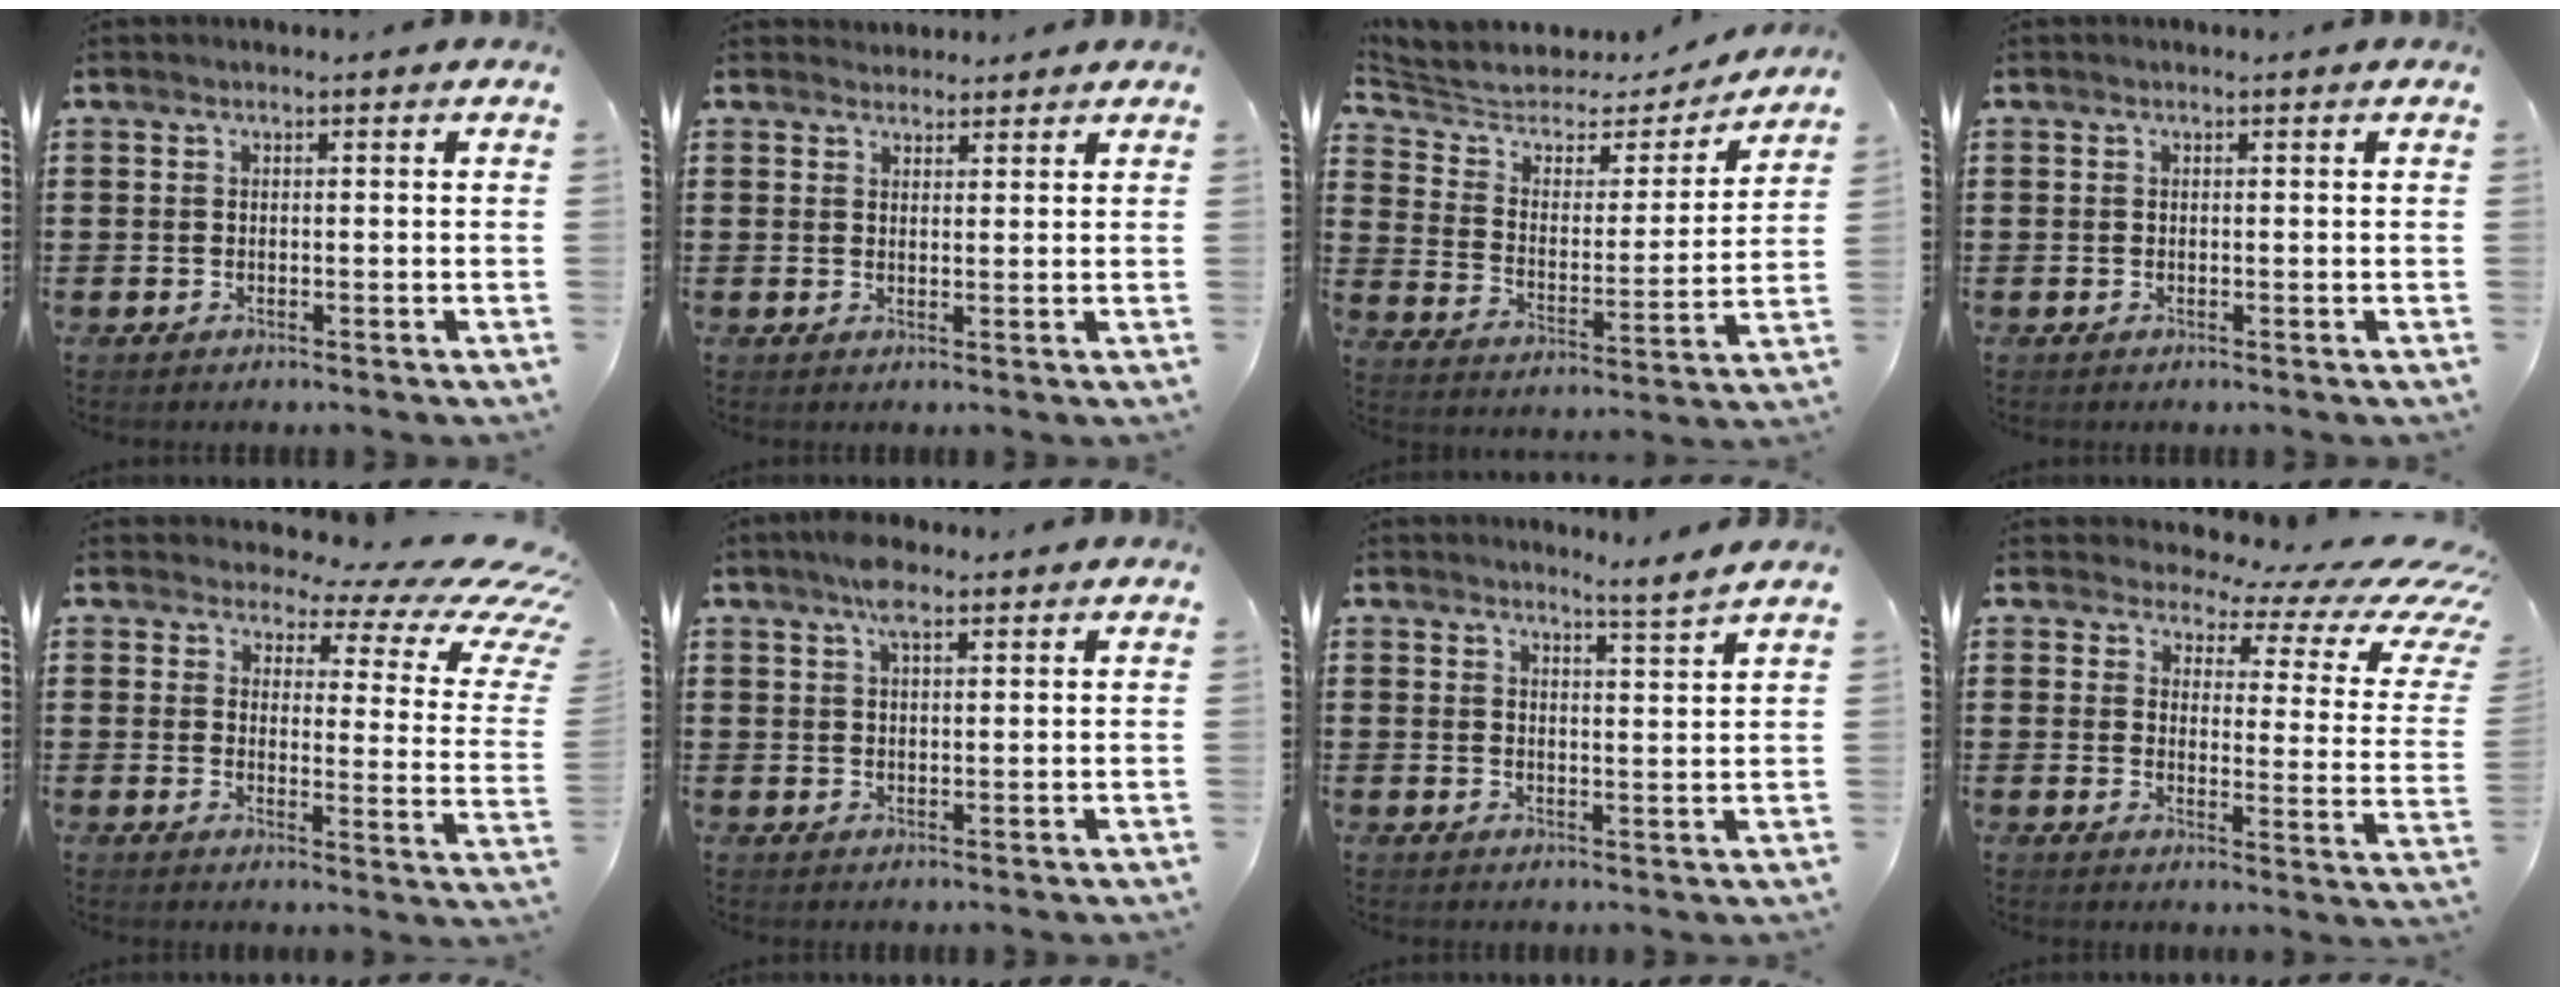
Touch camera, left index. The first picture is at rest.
{"total": 2.0, "force": [1.9, 0.6, -0.1], "torque": [-0.003, 0.002, 0.038]}
{"total": 5.2, "force": [4.3, 2.5, 1.4], "torque": [-0.058, -0.030, 0.069]}
{"total": 0.0}
{"total": 5.8, "force": [4.2, 2.2, 3.3], "torque": [-0.059, -0.034, 0.068]}
{"total": 4.4, "force": [2.9, 1.5, 3.0], "torque": [-0.065, 0.006, 0.053]}
{"total": 3.3, "force": [3.1, -0.9, 0.8], "torque": [-0.025, -0.014, 0.055]}
{"total": 5.2, "force": [4.1, 2.1, 2.4], "torque": [-0.054, -0.031, 0.065]}